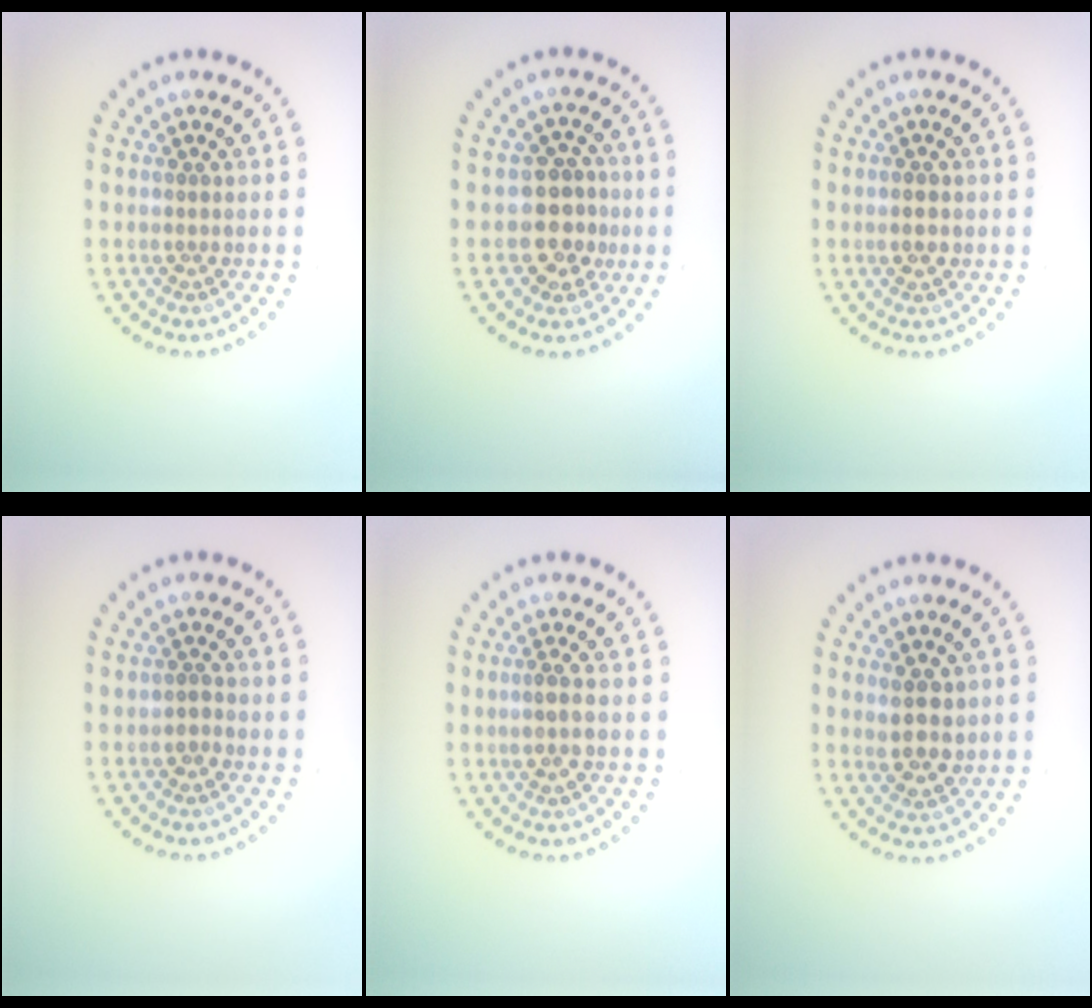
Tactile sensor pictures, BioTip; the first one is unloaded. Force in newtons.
{"total": 3.7, "press": 3.4, "slide": 1.4}
{"total": 1.8, "press": 1.8, "slide": 0.1}
{"total": 0.6, "press": 0.5, "slide": 0.3}
{"total": 1.7, "press": 1.5, "slide": 0.8}
{"total": 2.9, "press": 2.8, "slide": 0.9}